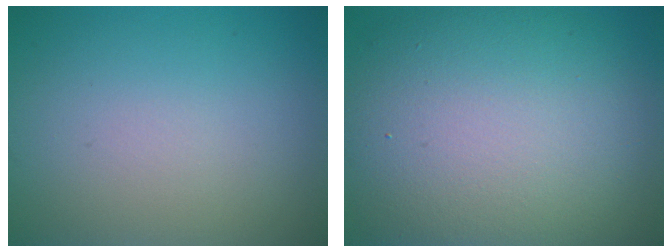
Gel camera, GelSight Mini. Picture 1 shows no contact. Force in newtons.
{"total": 13.5, "press": 13.5, "slide": 0.9}